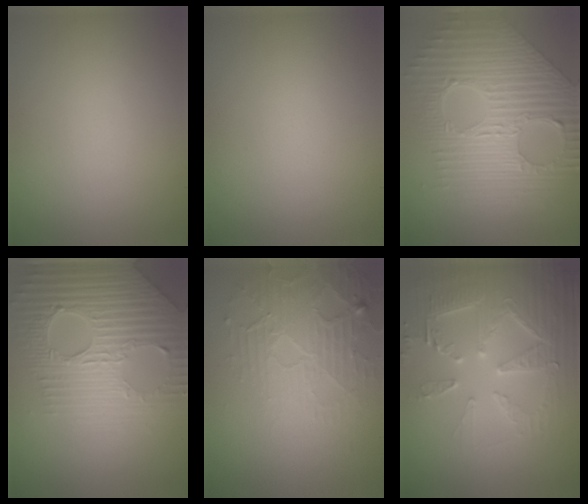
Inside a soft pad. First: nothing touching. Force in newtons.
{"total": 0.0}
{"total": 10.1, "press": 7.1, "slide": 7.2}
{"total": 8.5, "press": 5.8, "slide": 6.2}
{"total": 5.2, "press": 3.3, "slide": 4.1}
{"total": 5.4, "press": 5.0, "slide": 2.1}